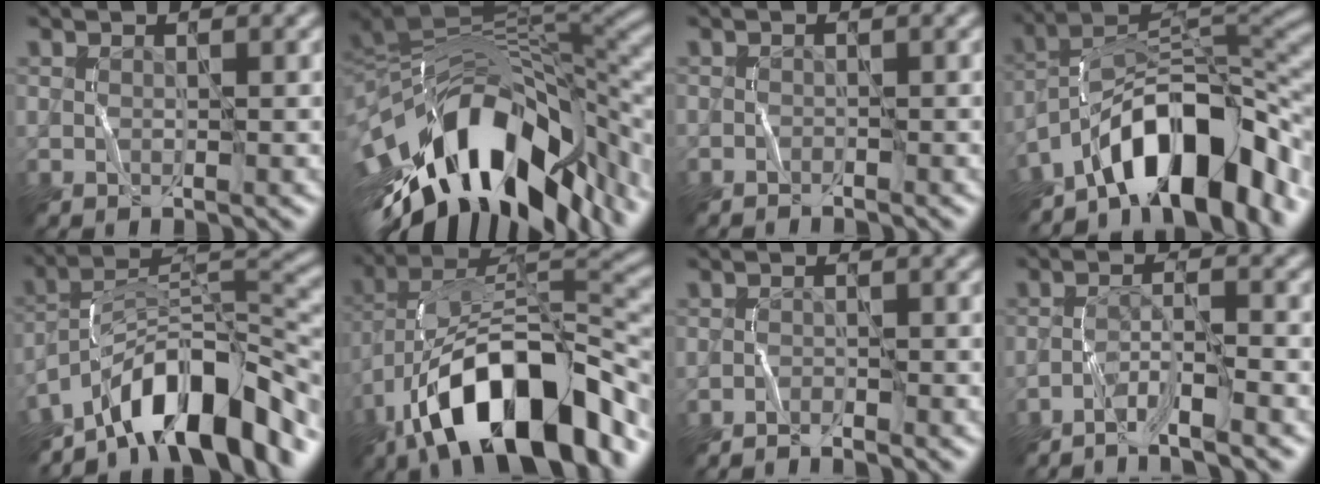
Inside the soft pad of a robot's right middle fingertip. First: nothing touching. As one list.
[{"total": 15.5, "force": [-7.1, 7.2, 11.7], "torque": [-0.196, 0.019, -0.121]}, {"total": 0.7, "force": [-0.7, 0.0, -0.2], "torque": [0.006, 0.003, -0.011]}, {"total": 11.0, "force": [-7.4, 4.2, 7.0], "torque": [-0.087, 0.021, -0.139]}, {"total": 11.1, "force": [-8.2, 3.3, 6.7], "torque": [-0.093, 0.019, -0.158]}, {"total": 14.8, "force": [-8.3, 6.0, 10.6], "torque": [-0.172, 0.022, -0.148]}, {"total": 1.5, "force": [-1.5, -0.1, 0.3], "torque": [-0.009, 0.007, -0.029]}, {"total": 3.4, "force": [-2.8, -0.1, 1.9], "torque": [-0.036, 0.012, -0.060]}]